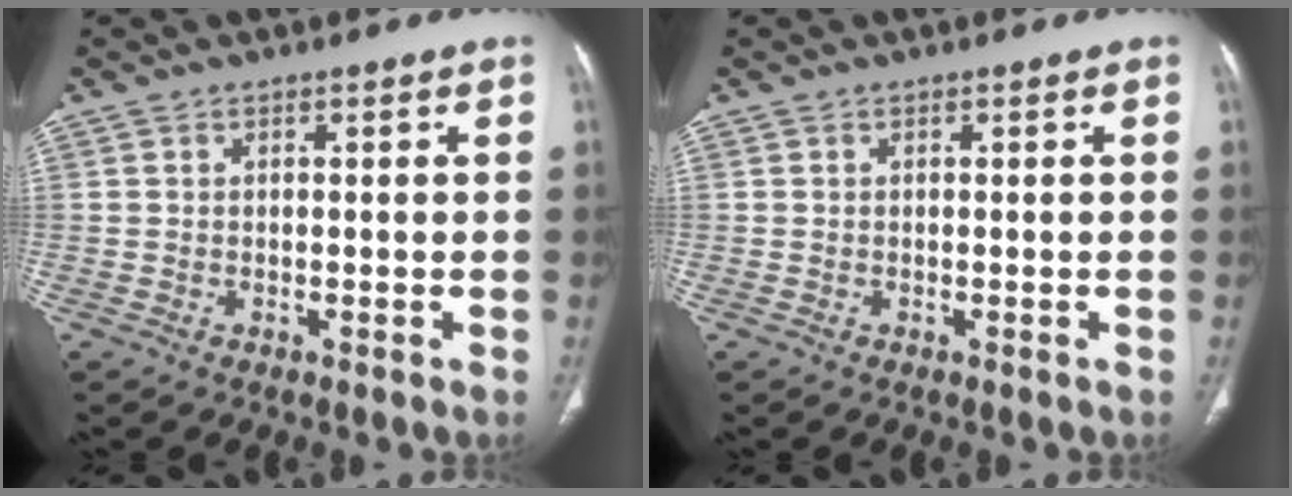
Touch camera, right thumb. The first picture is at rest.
{"total": 0.0}